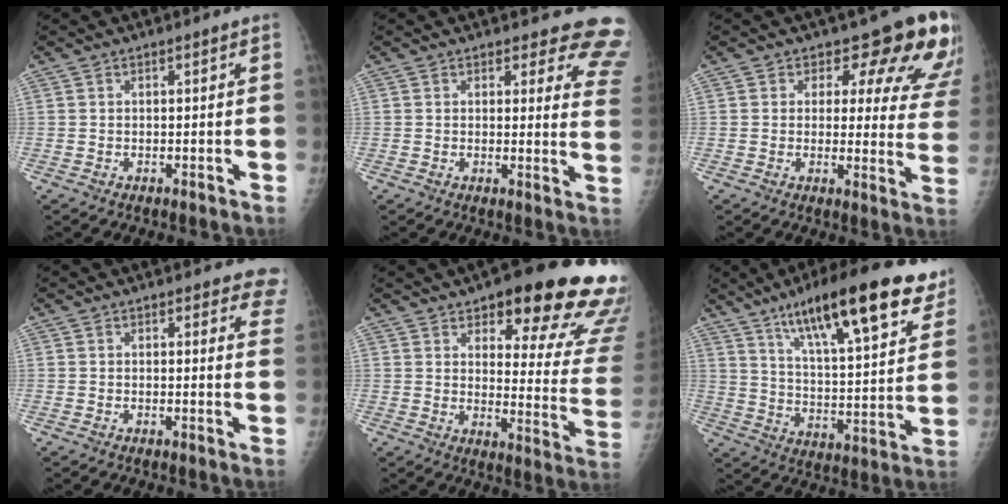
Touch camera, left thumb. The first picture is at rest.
{"total": 11.3, "force": [10.5, 3.6, 2.0], "torque": [0.036, -0.086, 0.077]}
{"total": 14.7, "force": [10.5, 7.2, 7.3], "torque": [-0.024, -0.061, 0.092]}
{"total": 6.4, "force": [5.5, 2.4, 2.1], "torque": [0.020, -0.020, 0.037]}
{"total": 23.4, "force": [15.4, 7.3, 16.0], "torque": [-0.153, -0.078, 0.190]}
{"total": 25.1, "force": [15.5, 6.6, 18.6], "torque": [-0.255, -0.040, 0.241]}